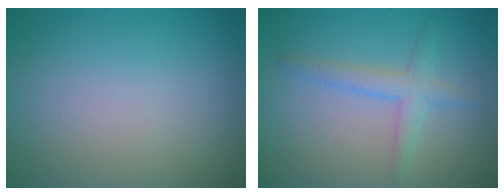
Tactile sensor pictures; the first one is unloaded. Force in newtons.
{"total": 2.4, "press": 2.4, "slide": 0.2}